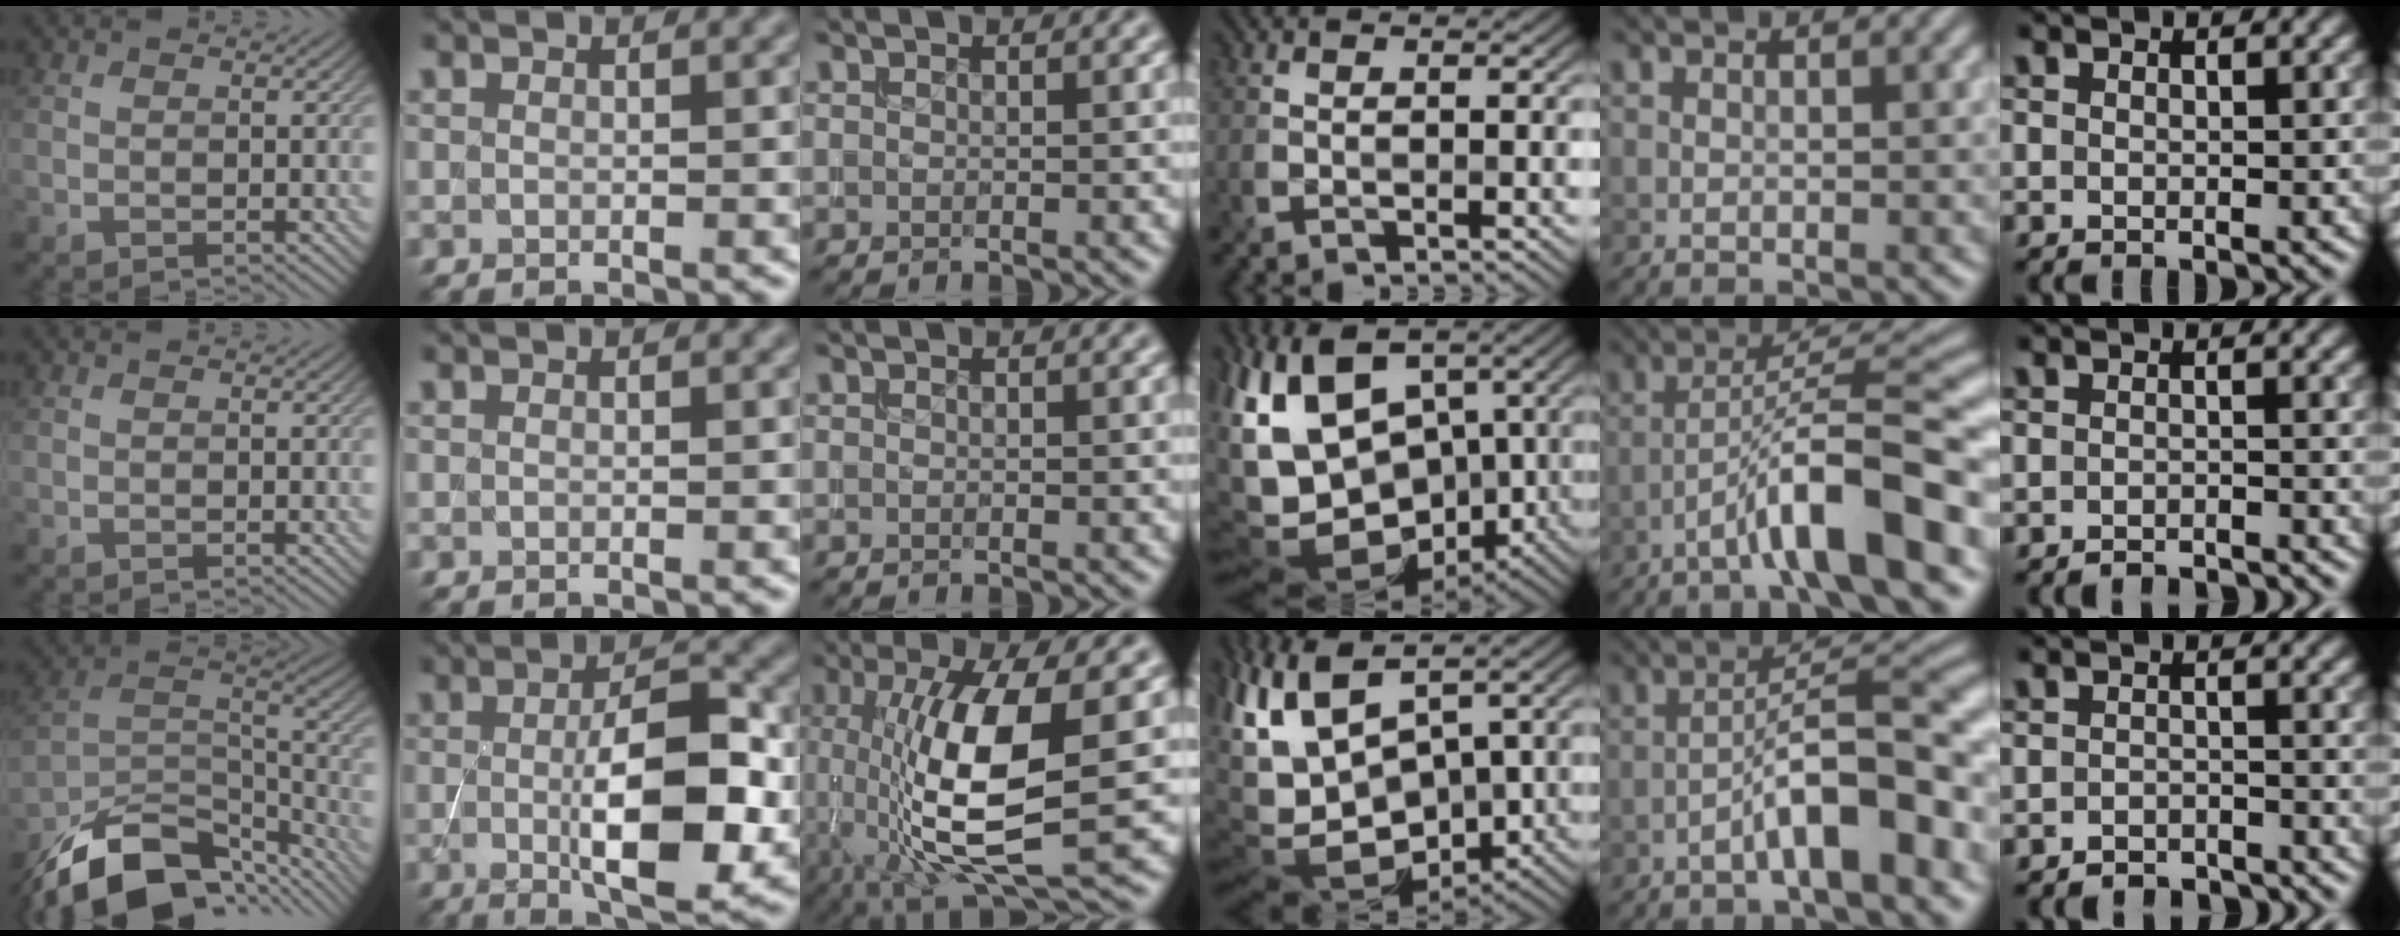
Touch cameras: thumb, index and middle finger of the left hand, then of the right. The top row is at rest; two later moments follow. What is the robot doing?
{"motion": "extract", "object": "backpack"}